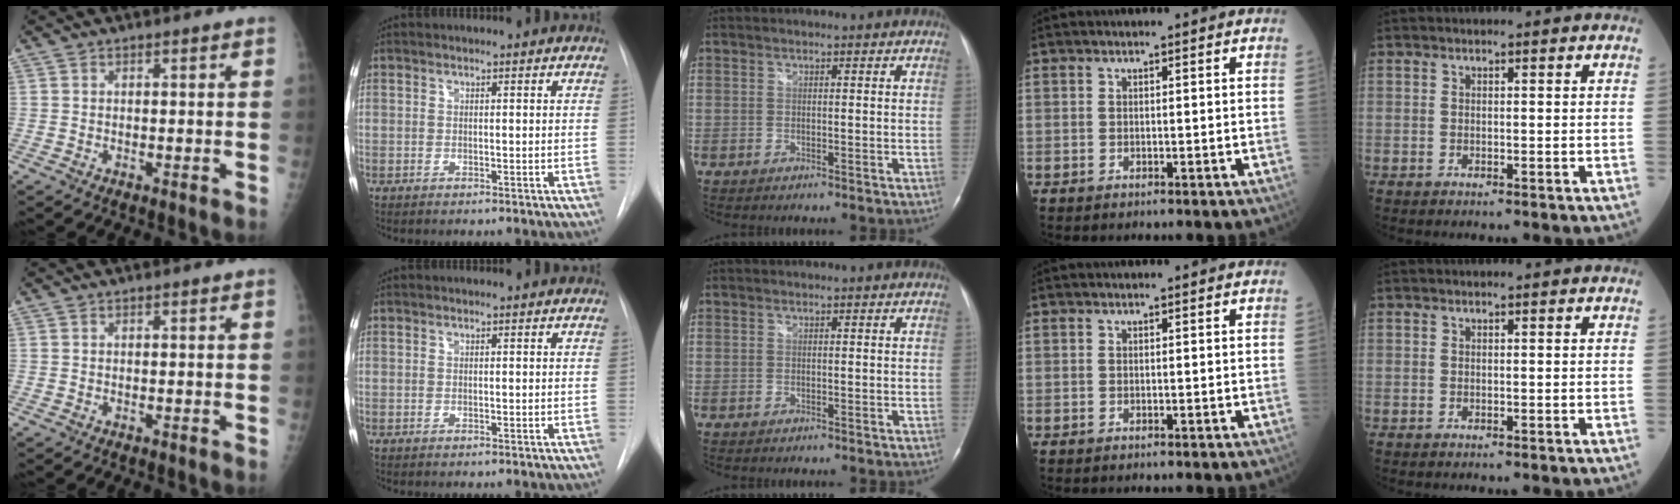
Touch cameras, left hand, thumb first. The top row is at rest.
{}